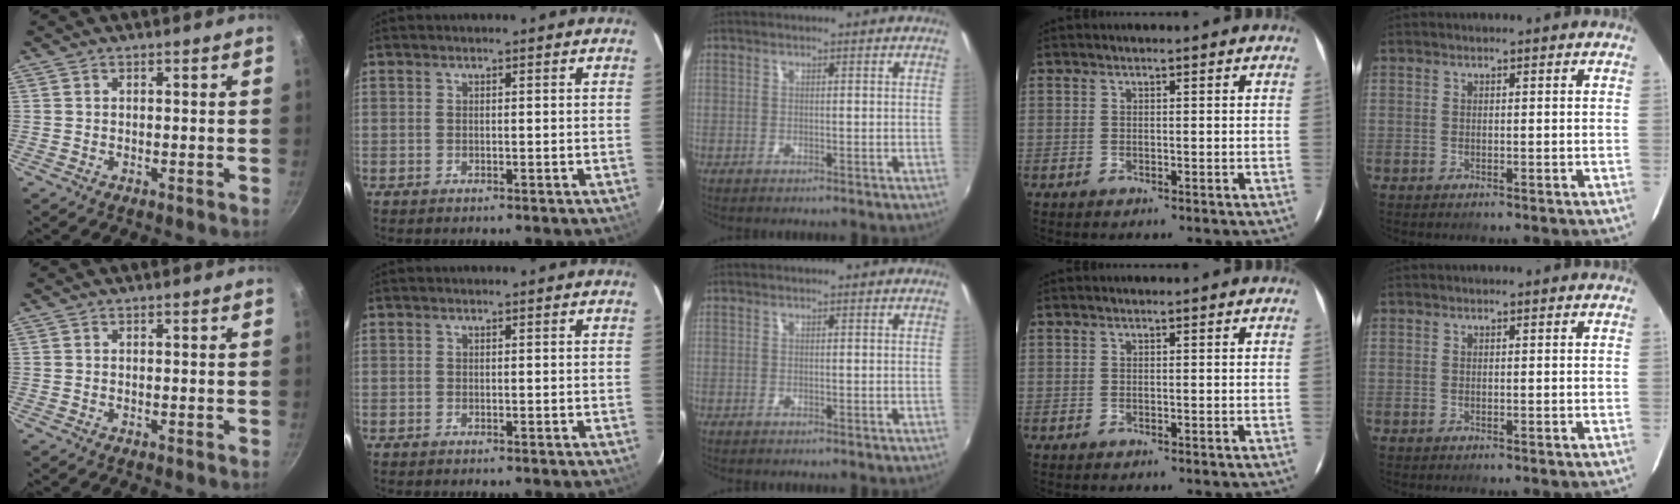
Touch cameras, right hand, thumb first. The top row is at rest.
{}